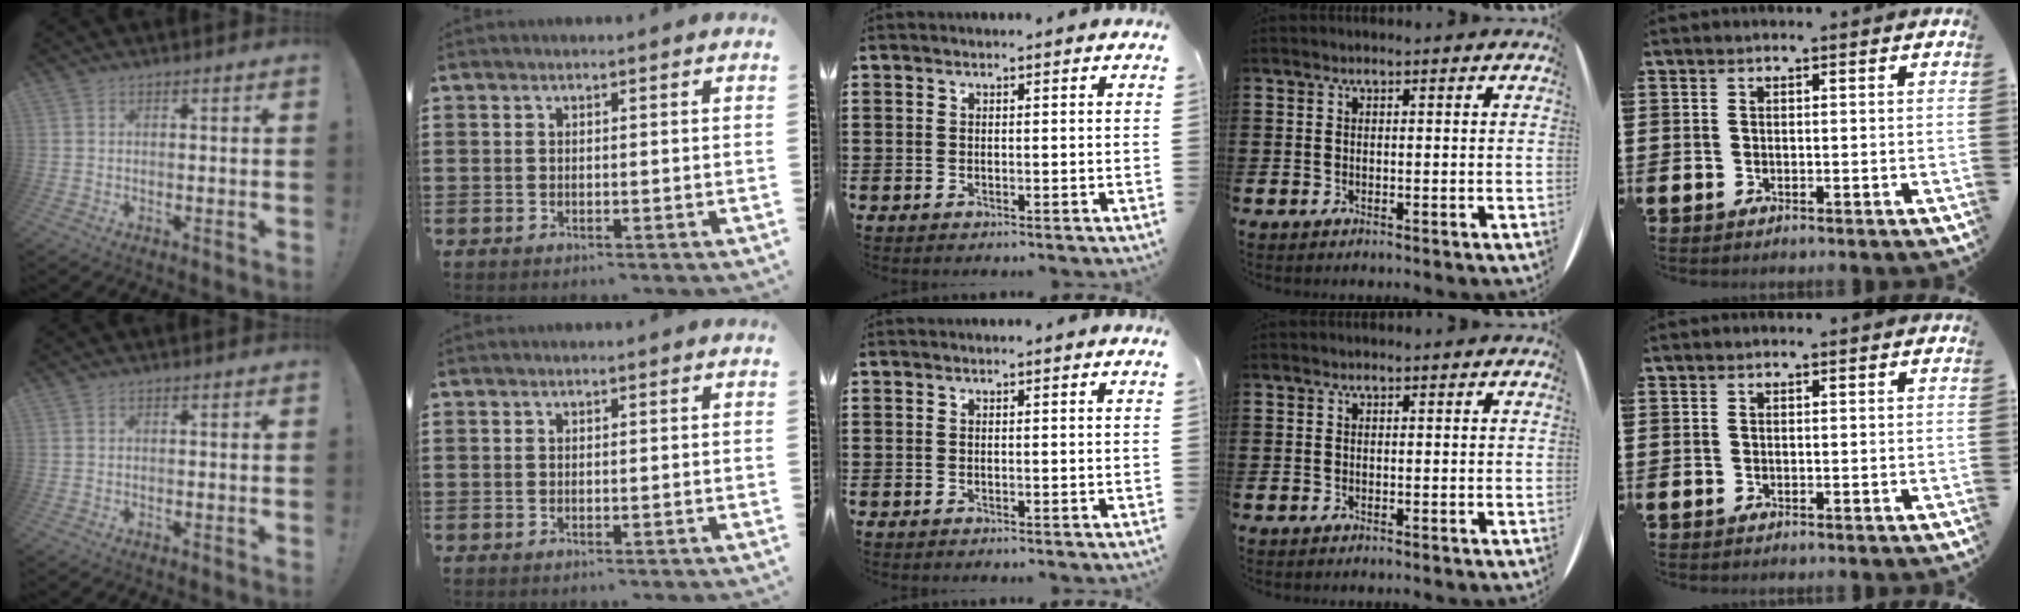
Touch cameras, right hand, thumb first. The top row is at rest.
{}